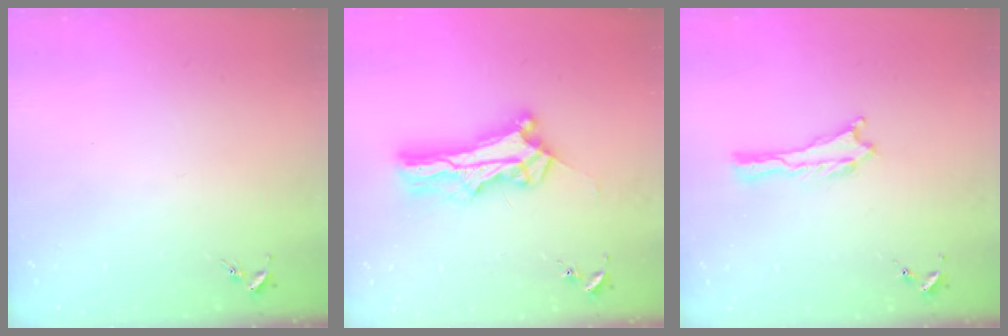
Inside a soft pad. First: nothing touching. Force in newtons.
{"total": 9.8, "press": 9.8, "slide": 0.8}
{"total": 0.0}